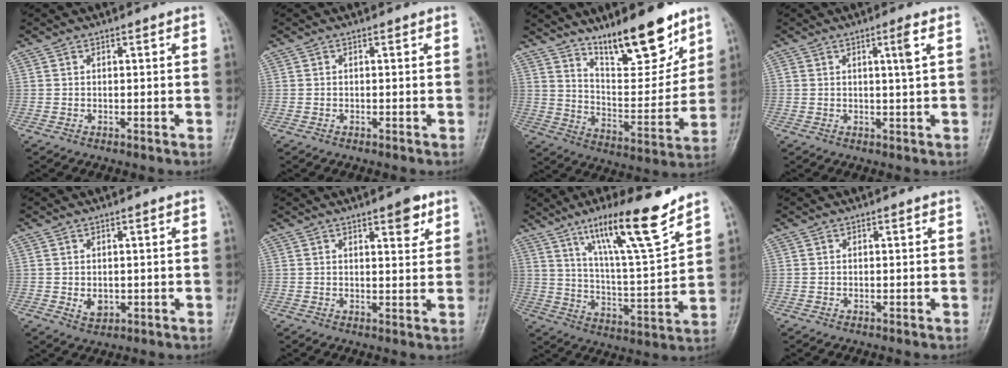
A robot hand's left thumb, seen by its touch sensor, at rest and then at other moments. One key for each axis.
{"total": 0.0}
{"total": 16.5, "fx": 11.8, "fy": 5.0, "fz": 10.4, "tx": -0.121, "ty": -0.086, "tz": 0.202}
{"total": 2.8, "fx": 0.9, "fy": -0.3, "fz": 2.6, "tx": -0.042, "ty": -0.007, "tz": 0.013}
{"total": 2.7, "fx": -0.2, "fy": 2.1, "fz": 1.7, "tx": -0.015, "ty": -0.005, "tz": 0.003}
{"total": 4.9, "fx": 2.9, "fy": 1.7, "fz": 3.6, "tx": -0.036, "ty": -0.015, "tz": 0.038}
{"total": 16.3, "fx": 11.1, "fy": 1.7, "fz": 11.8, "tx": -0.186, "ty": -0.064, "tz": 0.192}
{"total": 0.0}